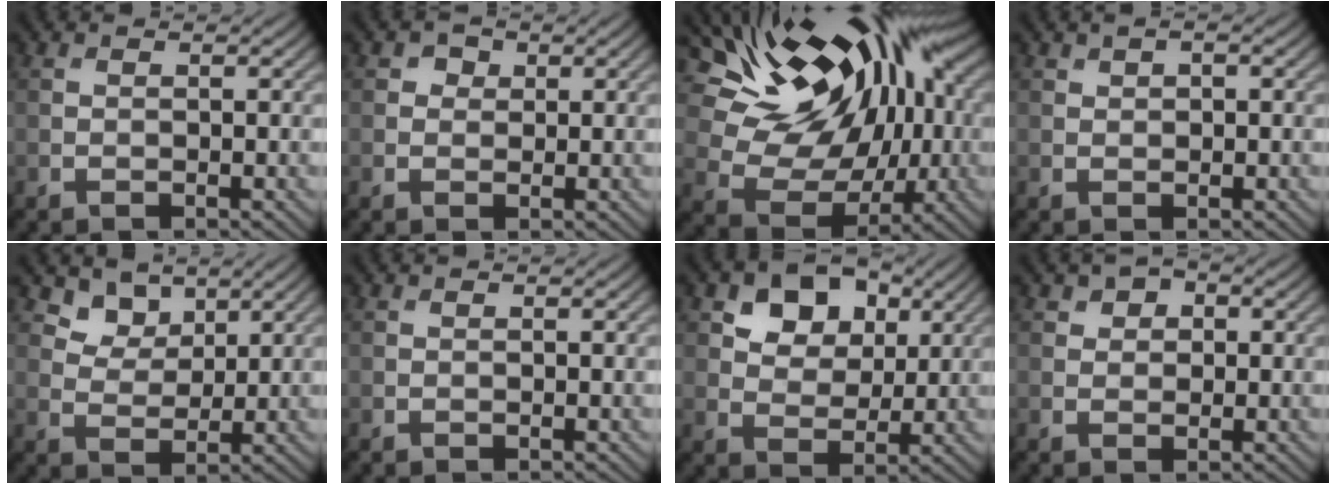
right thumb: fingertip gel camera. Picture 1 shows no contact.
{"total": 1.7, "force": [0.5, 1.5, 0.6], "torque": [-0.005, 0.001, 0.004]}
{"total": 17.6, "force": [6.1, 11.0, 12.3], "torque": [-0.227, 0.038, 0.100]}
{"total": 1.5, "force": [0.6, 0.8, 1.1], "torque": [-0.019, 0.004, 0.012]}
{"total": 4.4, "force": [3.1, 2.7, 1.4], "torque": [-0.044, -0.019, 0.069]}
{"total": 0.0}
{"total": 8.3, "force": [4.0, 5.7, 4.6], "torque": [-0.092, -0.008, 0.063]}
{"total": 2.8, "force": [1.0, 2.2, 1.4], "torque": [-0.022, -0.001, 0.010]}